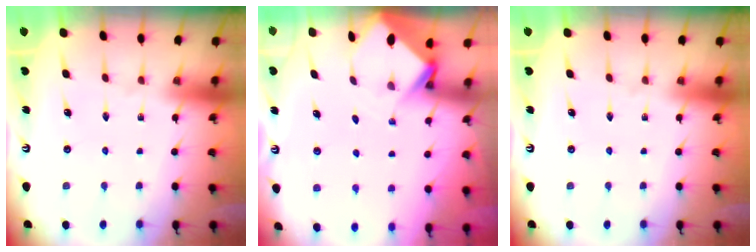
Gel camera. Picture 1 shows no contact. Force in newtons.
{"total": 3.6, "press": 3.6, "slide": 0.2}
{"total": 0.0}